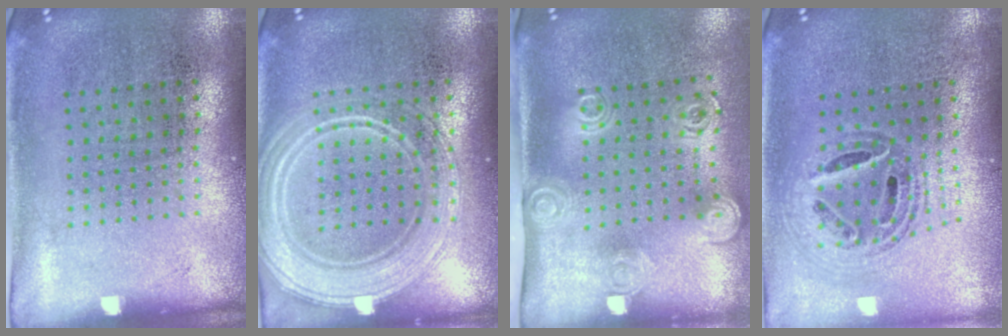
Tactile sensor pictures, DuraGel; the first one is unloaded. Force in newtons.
{"total": 3.8, "press": 3.8, "slide": 0.6}
{"total": 2.0, "press": 1.4, "slide": 1.5}
{"total": 0.9, "press": 0.9, "slide": 0.2}